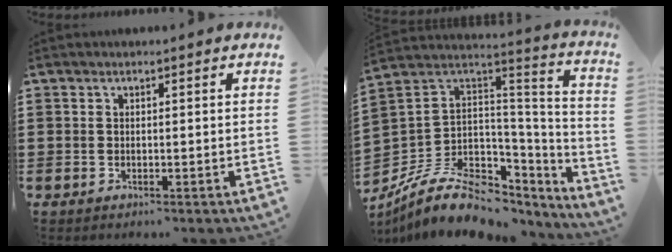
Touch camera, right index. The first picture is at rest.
{"total": 10.7, "force": [-5.4, 7.0, 6.0], "torque": [-0.138, 0.003, -0.087]}